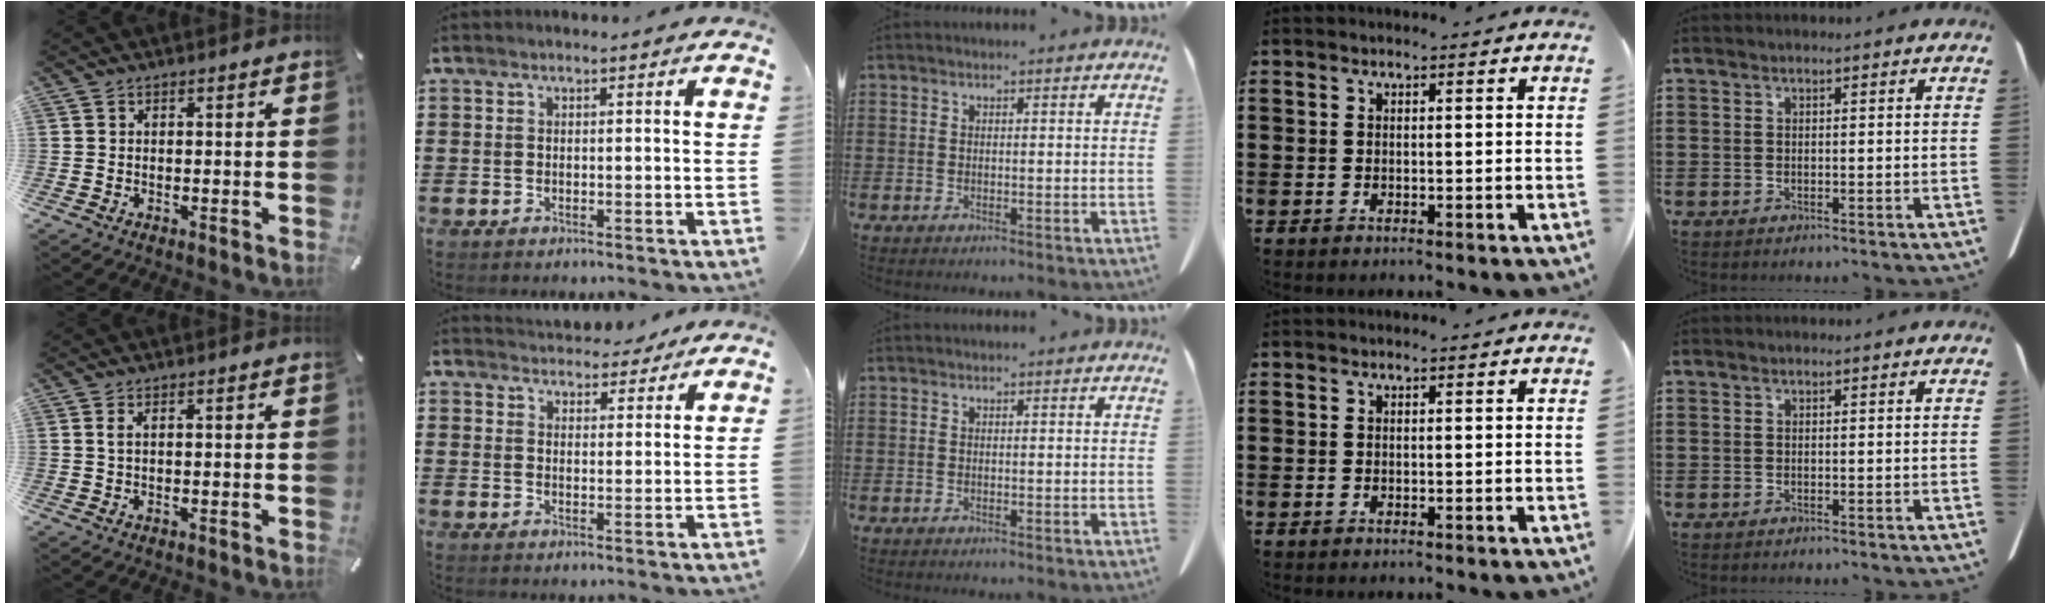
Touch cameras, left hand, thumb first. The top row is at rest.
{"thumb": {"total": 1.4, "force": [0.4, 0.3, 1.3], "torque": [-0.026, 0.000, 0.005]}, "index": {"total": 4.1, "force": [3.9, 1.2, 0.1], "torque": [-0.007, -0.012, 0.073]}}